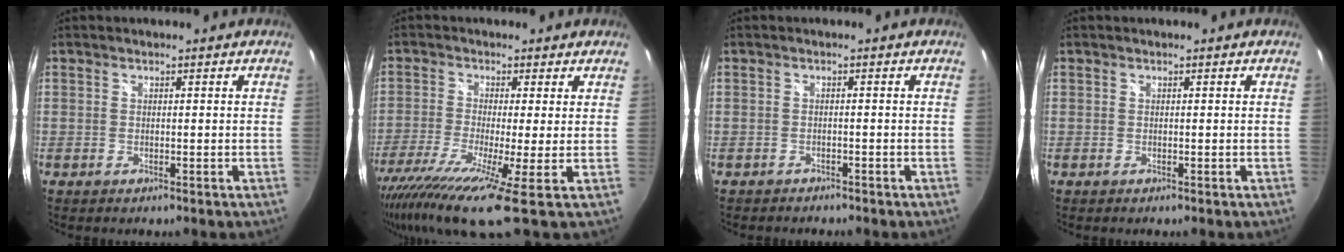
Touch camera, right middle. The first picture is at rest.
{"total": 12.8, "force": [-7.5, 0.0, 10.3], "torque": [-0.223, -0.059, -0.138]}
{"total": 2.1, "force": [-1.9, 0.9, 0.1], "torque": [-0.011, -0.005, -0.031]}
{"total": 0.0}